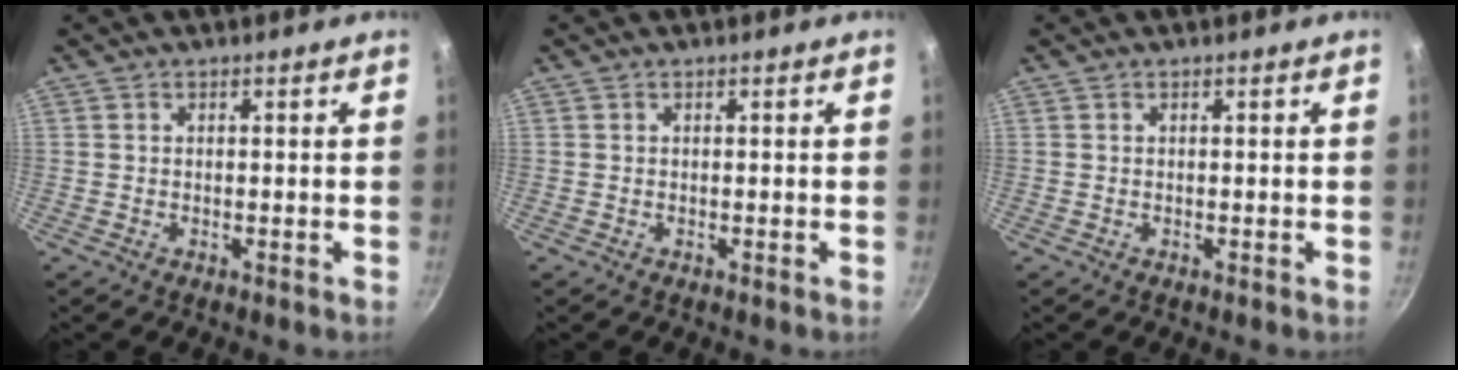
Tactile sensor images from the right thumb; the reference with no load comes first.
{"total": 0.0}
{"total": 0.0}